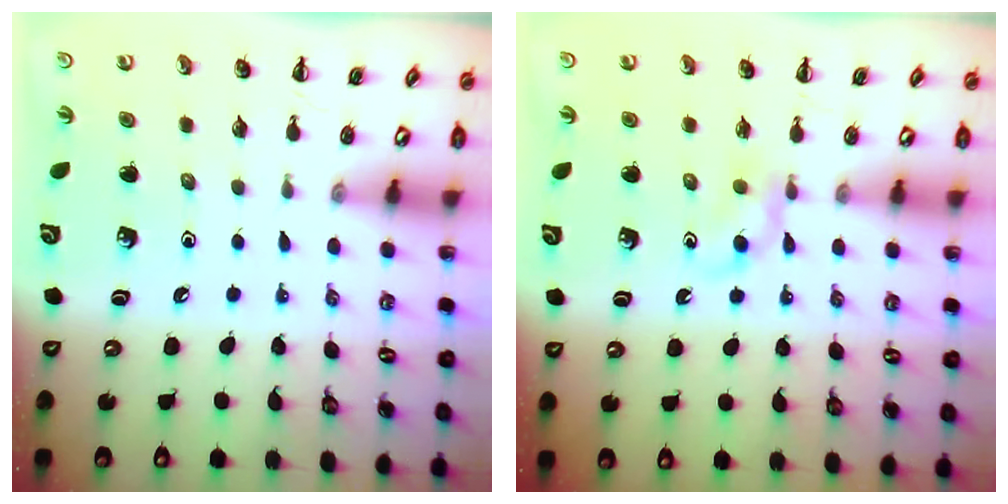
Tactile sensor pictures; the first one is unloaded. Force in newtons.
{"total": 2.5, "press": 2.3, "slide": 1.1}